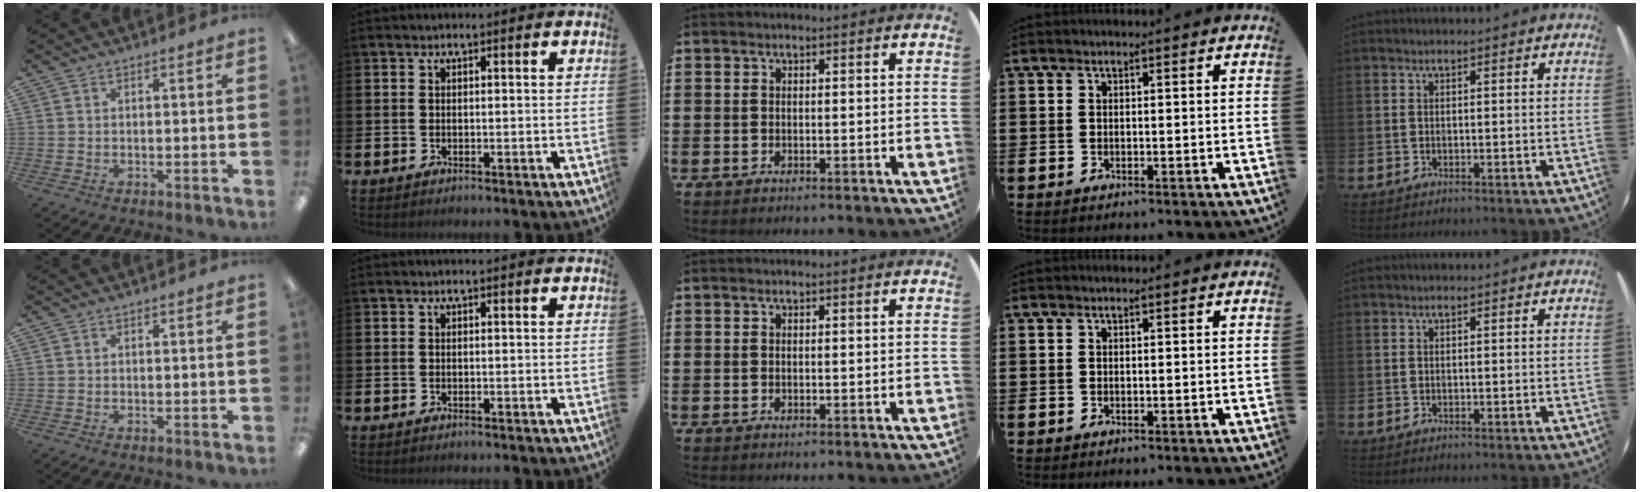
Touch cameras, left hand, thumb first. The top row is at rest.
{}